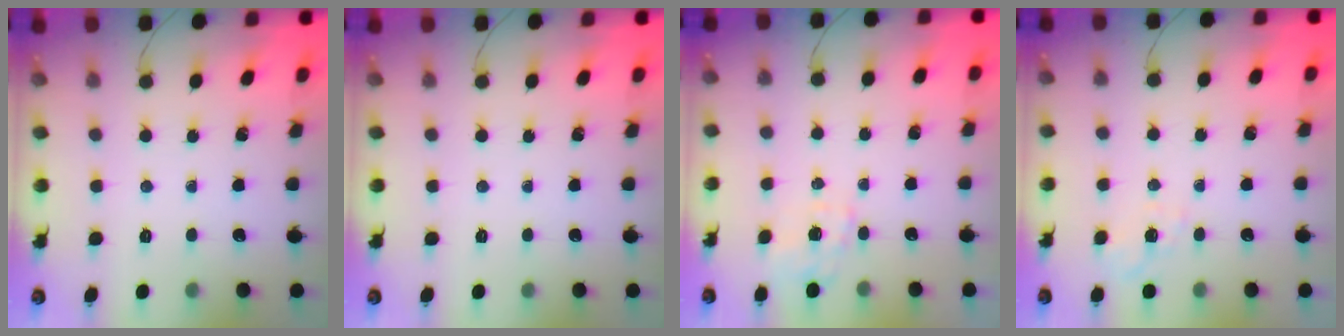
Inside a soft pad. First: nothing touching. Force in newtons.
{"total": 0.0}
{"total": 4.2, "press": 4.0, "slide": 1.1}
{"total": 2.2, "press": 1.6, "slide": 1.6}